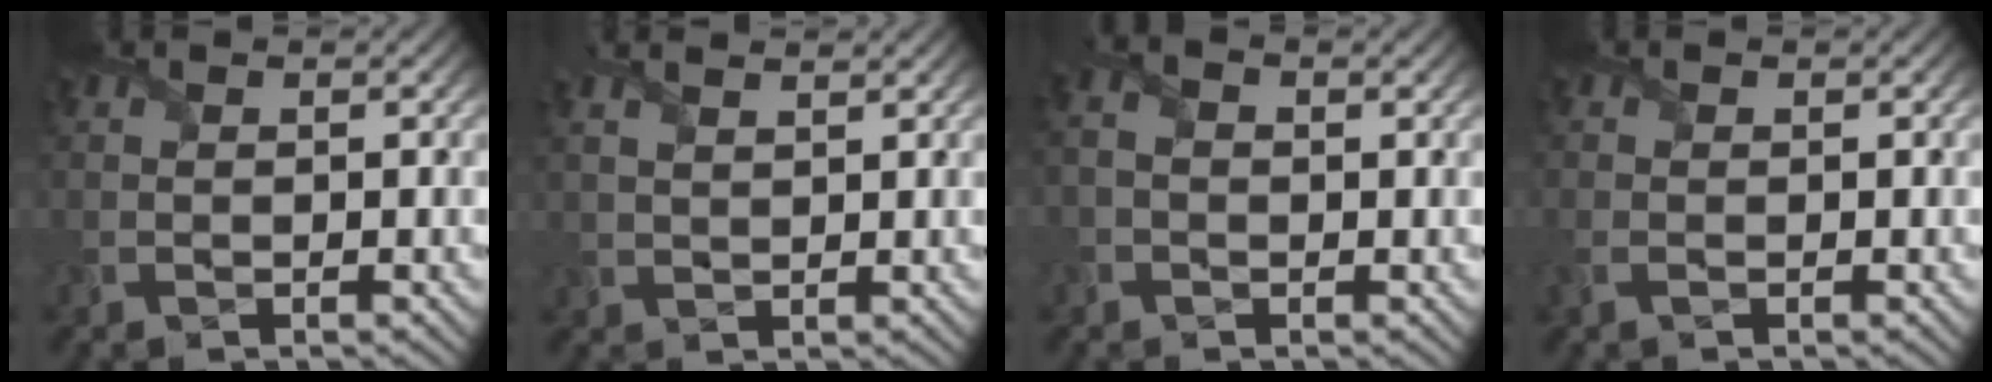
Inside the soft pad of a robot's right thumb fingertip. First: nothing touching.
{"total": 2.7, "force": [2.1, 0.5, 1.7], "torque": [-0.044, 0.005, 0.045]}
{"total": 1.6, "force": [-0.4, 1.1, 1.1], "torque": [-0.027, 0.002, -0.011]}
{"total": 1.8, "force": [-0.7, 1.1, 1.2], "torque": [-0.035, -0.004, -0.015]}